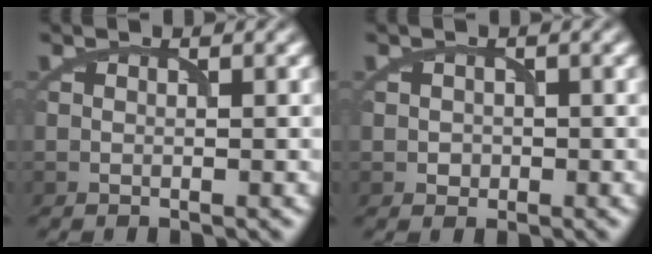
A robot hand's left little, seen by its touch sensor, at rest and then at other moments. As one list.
[{"total": 0.9, "force": [-0.1, 0.9, 0.2], "torque": [0.000, -0.003, -0.001]}]